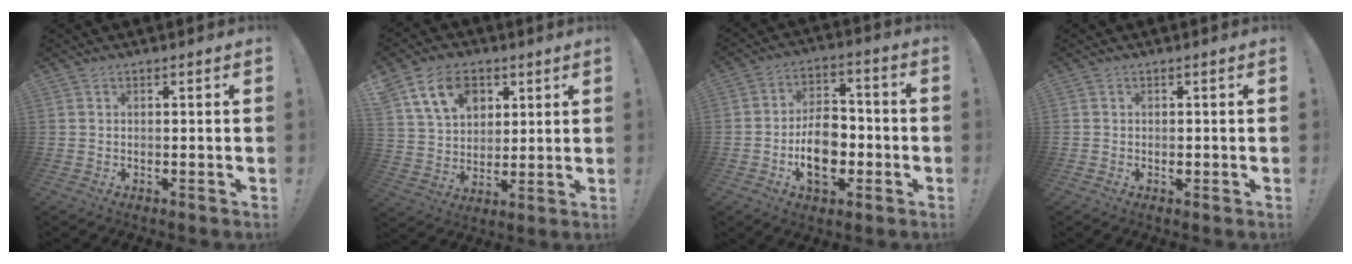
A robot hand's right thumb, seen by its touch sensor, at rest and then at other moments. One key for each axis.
{"total": 14.9, "fx": 7.1, "fy": 10.8, "fz": 7.4, "tx": -0.113, "ty": -0.022, "tz": 0.138}
{"total": 13.5, "fx": -3.5, "fy": 8.9, "fz": 9.5, "tx": -0.150, "ty": 0.015, "tz": -0.063}
{"total": 0.8, "fx": -0.2, "fy": 0.7, "fz": 0.2, "tx": 0.006, "ty": -0.001, "tz": -0.006}